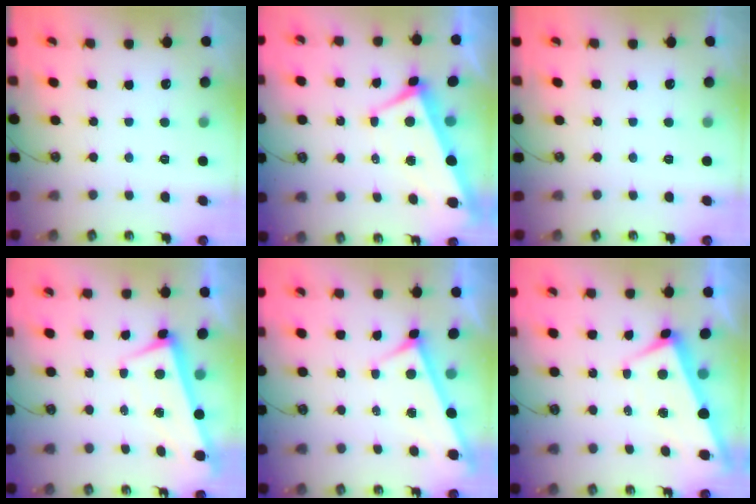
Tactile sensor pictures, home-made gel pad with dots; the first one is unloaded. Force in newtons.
{"total": 1.4, "press": 0.9, "slide": 1.0}
{"total": 0.0}
{"total": 1.5, "press": 0.4, "slide": 1.4}
{"total": 3.9, "press": 3.9, "slide": 0.2}
{"total": 0.9, "press": 0.7, "slide": 0.5}